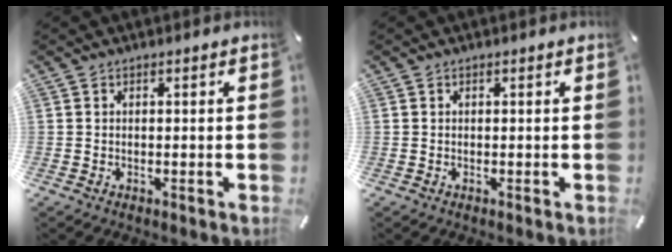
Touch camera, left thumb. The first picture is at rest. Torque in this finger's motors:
{"motor_torque": [-0.19, -0.26, -0.13, 0.08, 0.00]}